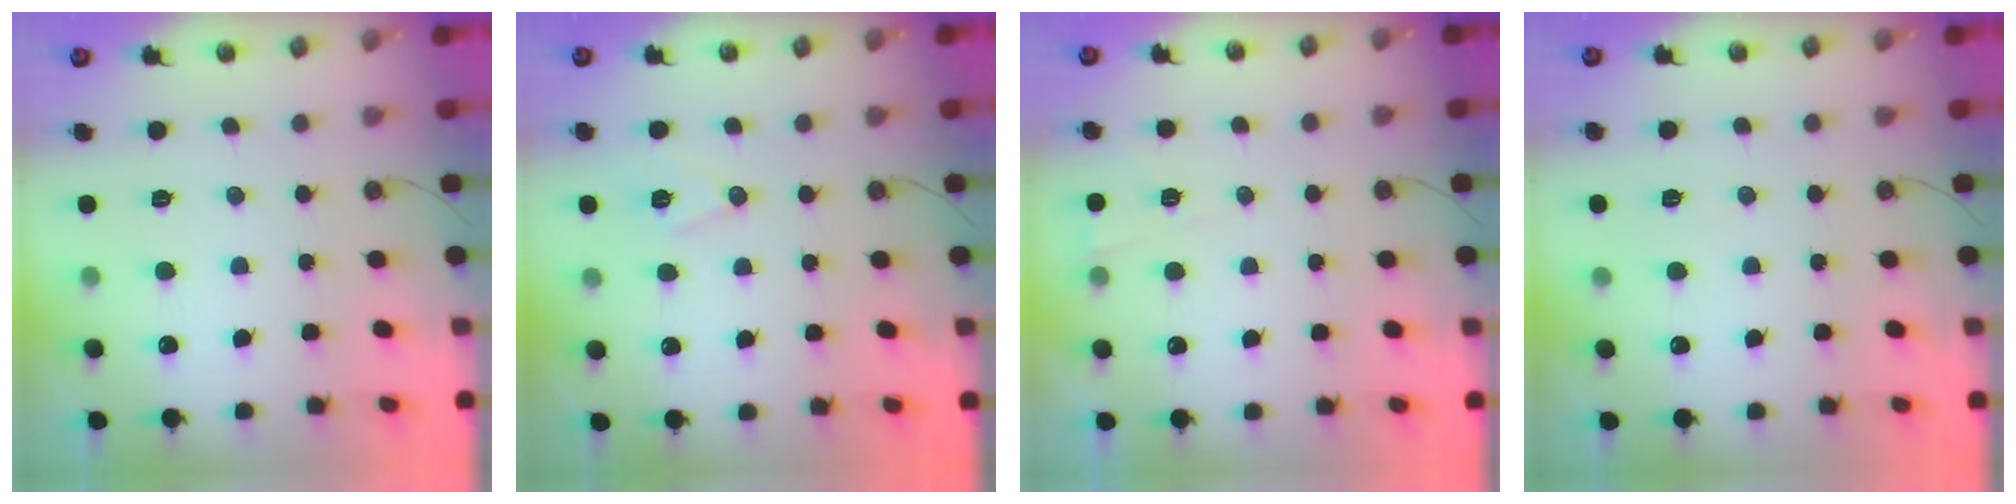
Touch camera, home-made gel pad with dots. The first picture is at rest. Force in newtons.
{"total": 7.6, "press": 6.6, "slide": 3.7}
{"total": 2.6, "press": 2.1, "slide": 1.5}
{"total": 5.3, "press": 3.2, "slide": 4.2}